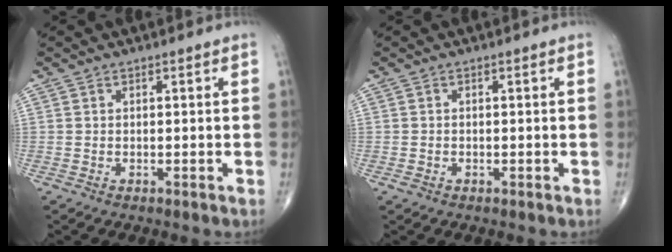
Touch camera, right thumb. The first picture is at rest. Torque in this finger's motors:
{"motor_torque": [0.12, 0.02, -0.09, -0.14, 0.02]}